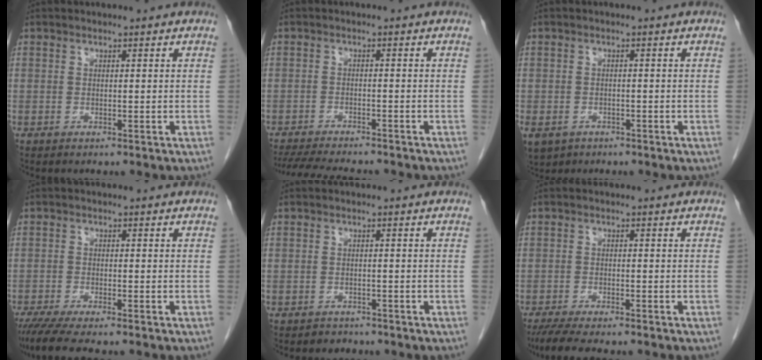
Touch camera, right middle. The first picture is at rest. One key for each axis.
{"total": 11.0, "fx": -9.9, "fy": 1.6, "fz": 4.6, "tx": -0.072, "ty": -0.013, "tz": -0.143}
{"total": 10.3, "fx": -5.0, "fy": 8.2, "fz": 3.9, "tx": -0.119, "ty": -0.009, "tz": -0.065}
{"total": 6.2, "fx": -5.1, "fy": 0.1, "fz": 3.4, "tx": -0.052, "ty": -0.016, "tz": -0.087}
{"total": 1.6, "fx": -1.3, "fy": 0.9, "fz": -0.2, "tx": -0.005, "ty": 0.003, "tz": -0.022}
{"total": 7.0, "fx": -5.8, "fy": 0.9, "fz": 3.8, "tx": -0.060, "ty": -0.016, "tz": -0.092}